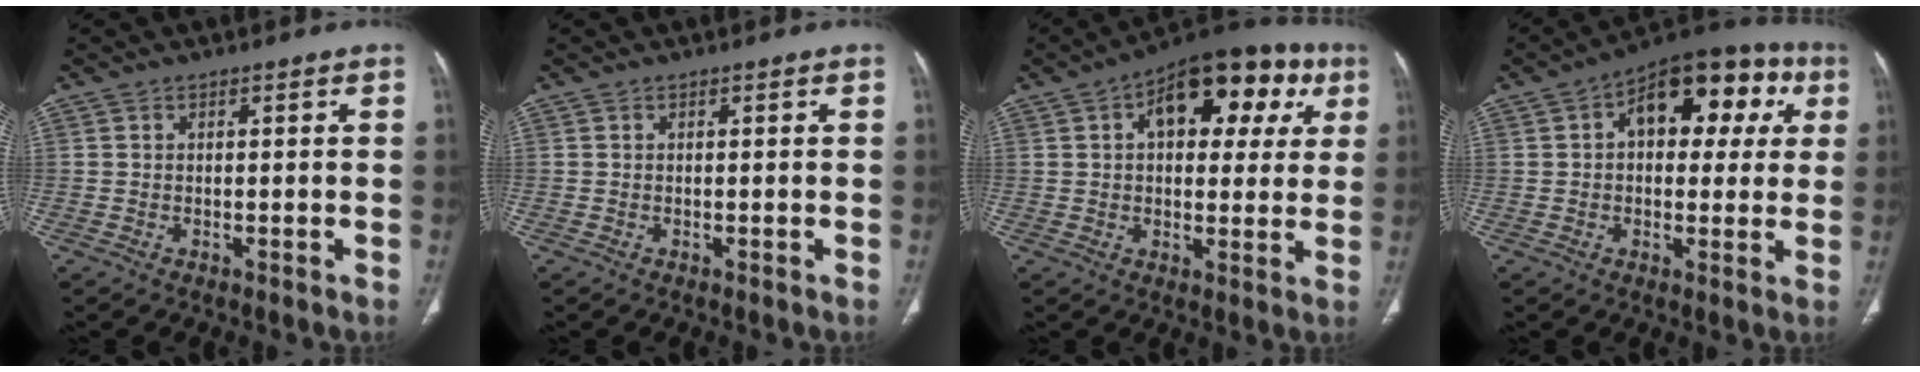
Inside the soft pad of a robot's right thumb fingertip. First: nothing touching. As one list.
[{"total": 0.0}, {"total": 19.1, "force": [6.7, 10.2, 14.6], "torque": [-0.153, 0.017, 0.087]}, {"total": 17.6, "force": [5.1, 9.9, 13.6], "torque": [-0.134, 0.027, 0.062]}]